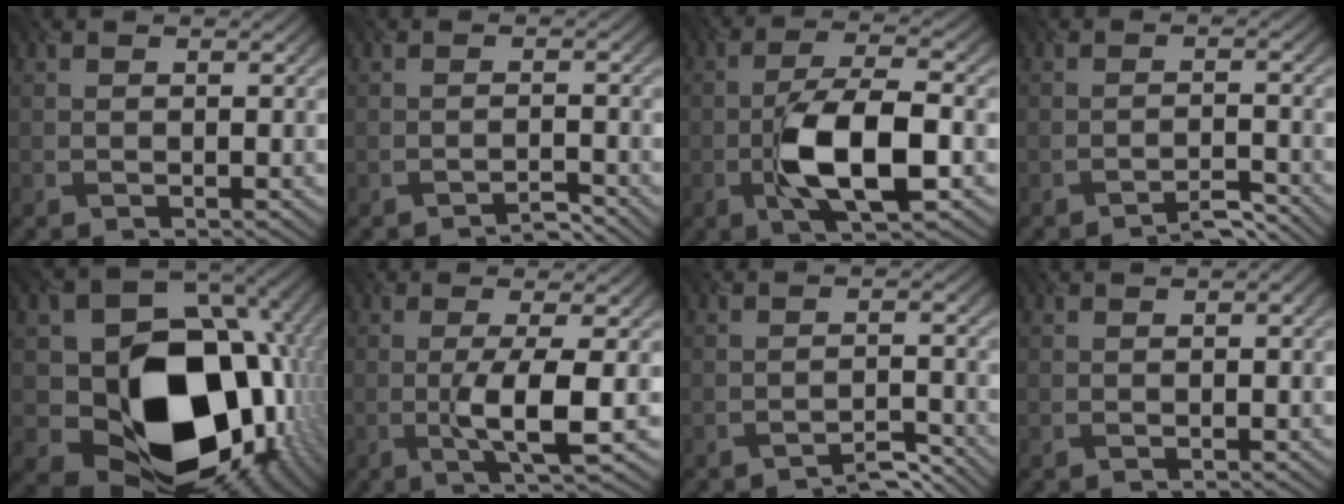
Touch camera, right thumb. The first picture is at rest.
{"total": 2.3, "force": [-2.3, -0.1, -0.3], "torque": [0.009, 0.006, -0.043]}
{"total": 9.6, "force": [-3.0, 3.5, 8.5], "torque": [-0.157, 0.005, -0.054]}
{"total": 3.3, "force": [-3.3, 0.1, 0.4], "torque": [-0.003, 0.011, -0.056]}
{"total": 18.8, "force": [-2.2, 14.8, 11.4], "torque": [-0.179, -0.056, 0.008]}
{"total": 5.3, "force": [-1.1, 0.8, 5.1], "torque": [-0.097, 0.005, -0.018]}
{"total": 3.6, "force": [-3.6, 0.2, 0.2], "torque": [-0.005, 0.007, -0.055]}
{"total": 1.6, "force": [0.4, 0.8, 1.3], "torque": [-0.010, 0.006, -0.004]}